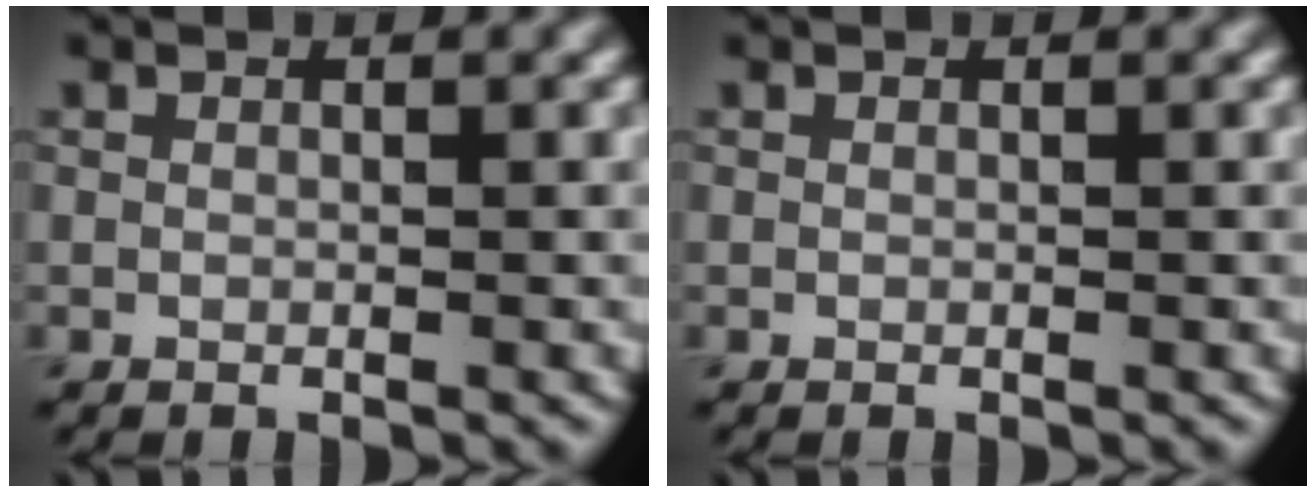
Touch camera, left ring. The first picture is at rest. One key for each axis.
{"total": 0.0}